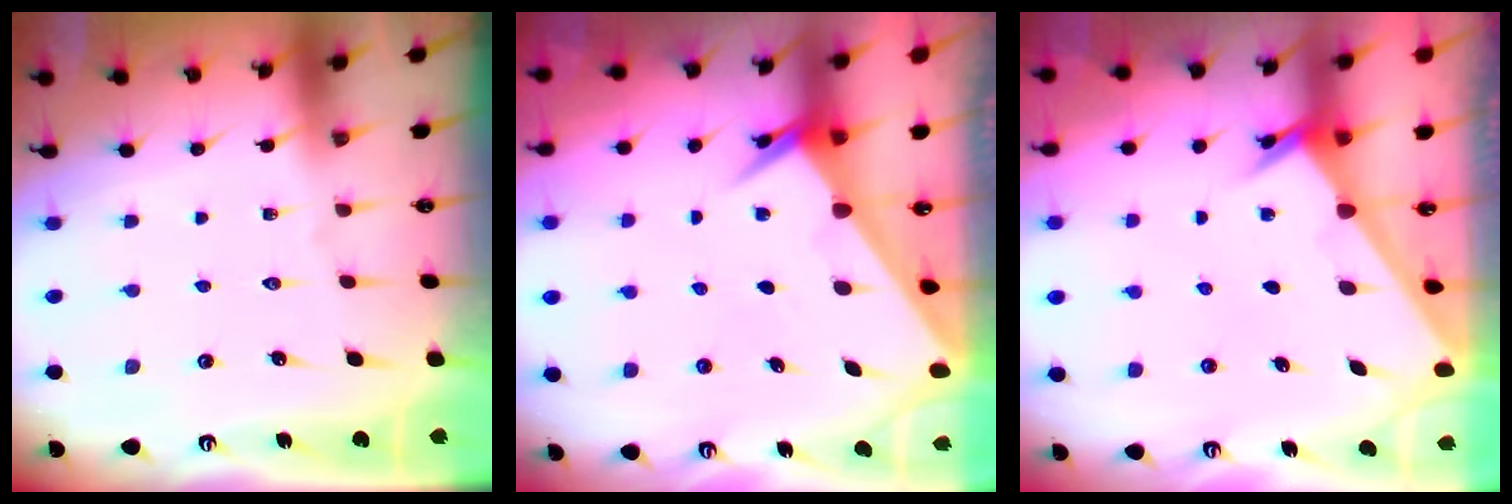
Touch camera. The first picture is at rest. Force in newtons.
{"total": 2.8, "press": 2.8, "slide": 0.2}
{"total": 2.3, "press": 2.3, "slide": 0.3}